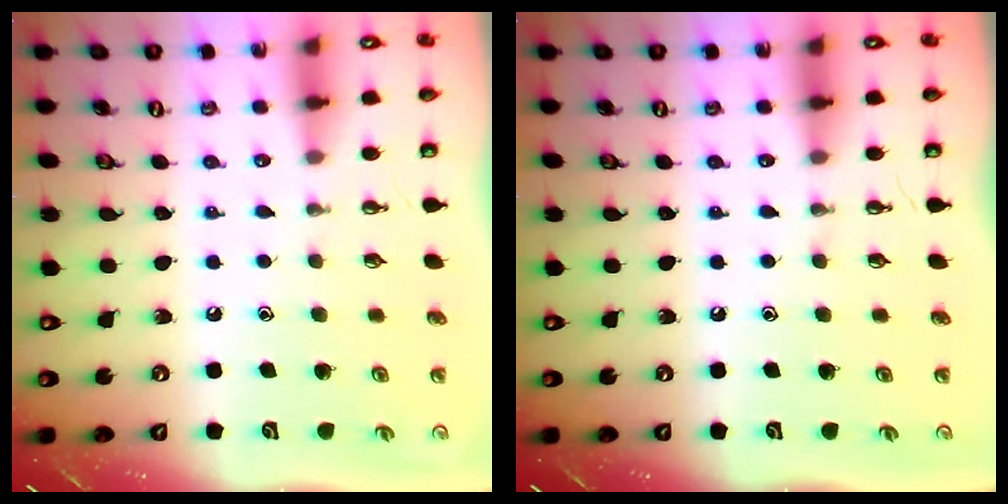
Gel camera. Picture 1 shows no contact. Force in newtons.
{"total": 0.0}